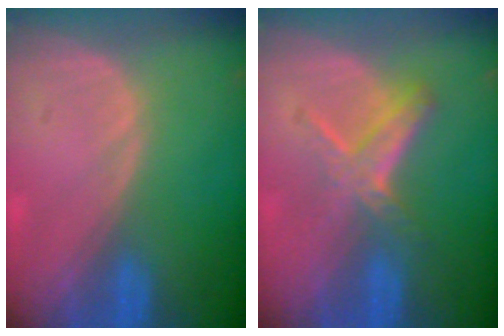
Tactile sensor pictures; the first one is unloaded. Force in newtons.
{"total": 4.9, "press": 4.8, "slide": 0.8}